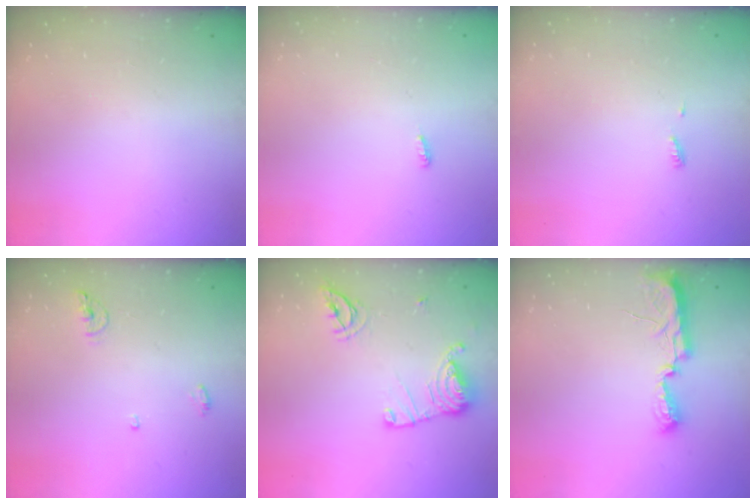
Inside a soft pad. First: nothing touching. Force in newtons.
{"total": 3.6, "press": 3.4, "slide": 1.0}
{"total": 3.9, "press": 3.9, "slide": 0.6}
{"total": 5.7, "press": 5.7, "slide": 0.9}
{"total": 12.8, "press": 12.8, "slide": 0.5}
{"total": 9.8, "press": 8.9, "slide": 4.2}